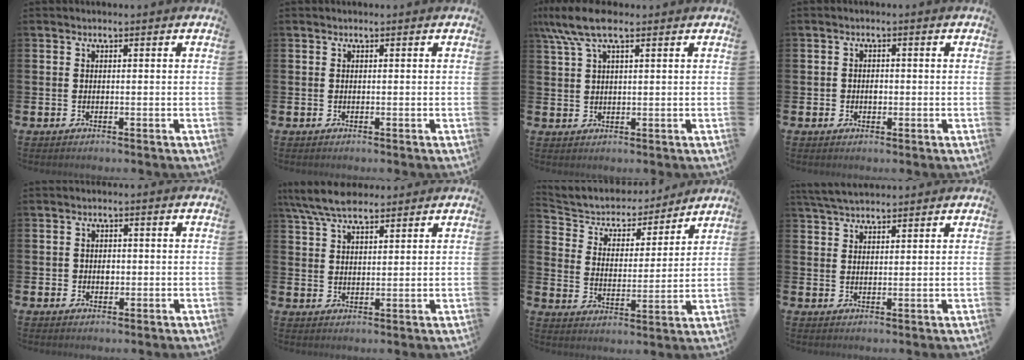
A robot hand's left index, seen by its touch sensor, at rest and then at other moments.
{"total": 0.0}
{"total": 6.7, "force": [4.4, 2.1, 4.5], "torque": [-0.094, -0.003, 0.078]}
{"total": 1.4, "force": [-0.1, 1.2, 0.7], "torque": [-0.002, 0.004, -0.007]}
{"total": 1.5, "force": [0.0, 1.4, 0.7], "torque": [0.004, 0.001, -0.006]}
{"total": 7.0, "force": [6.0, 2.0, 2.8], "torque": [-0.066, -0.018, 0.111]}
{"total": 5.7, "force": [5.2, 2.0, 0.8], "torque": [-0.048, -0.045, 0.085]}
{"total": 4.3, "force": [4.0, 1.0, 1.2], "torque": [-0.036, -0.008, 0.077]}